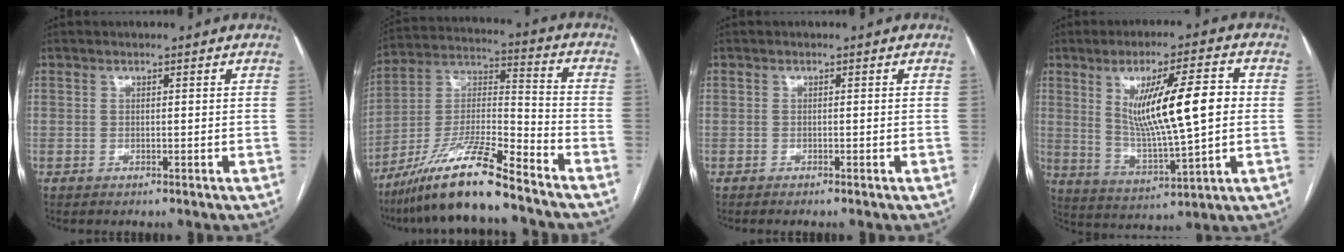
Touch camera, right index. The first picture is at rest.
{"total": 15.5, "force": [-12.0, 0.6, 9.8], "torque": [-0.186, -0.006, -0.216]}
{"total": 1.0, "force": [-0.9, -0.2, 0.6], "torque": [-0.007, 0.000, -0.012]}
{"total": 14.2, "force": [2.4, 1.7, 13.9], "torque": [-0.240, 0.001, 0.045]}